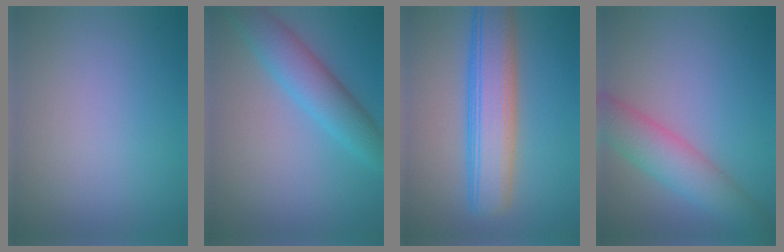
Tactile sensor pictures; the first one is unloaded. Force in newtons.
{"total": 4.9, "press": 4.9, "slide": 0.2}
{"total": 7.6, "press": 7.6, "slide": 0.2}
{"total": 5.0, "press": 5.0, "slide": 0.1}